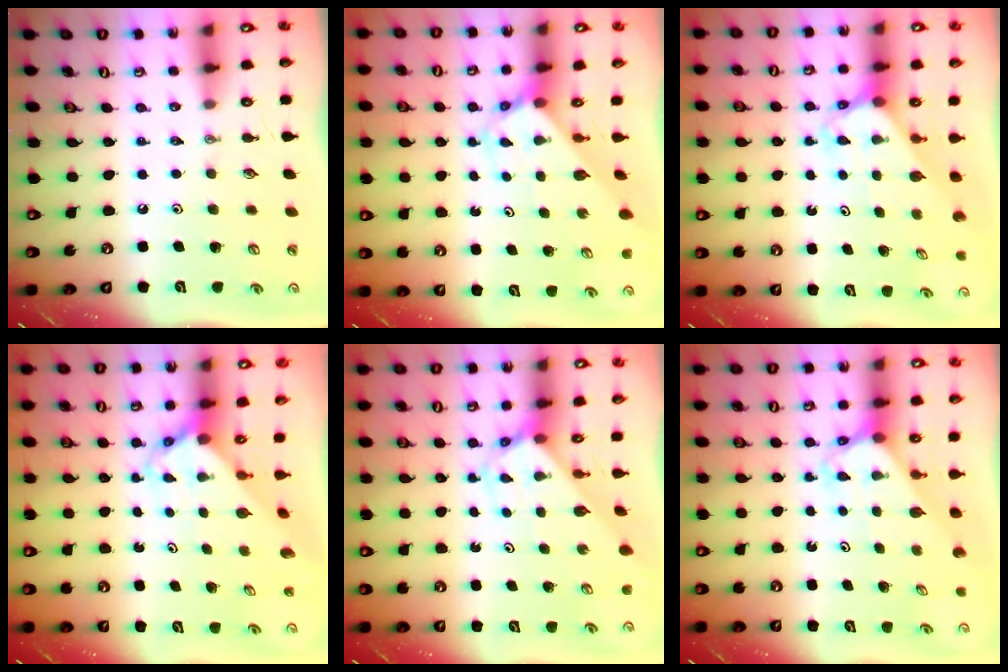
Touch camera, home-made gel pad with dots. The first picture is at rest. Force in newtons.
{"total": 2.7, "press": 2.7, "slide": 0.2}
{"total": 2.6, "press": 2.6, "slide": 0.2}
{"total": 3.7, "press": 3.7, "slide": 0.4}
{"total": 2.9, "press": 2.9, "slide": 0.2}
{"total": 2.6, "press": 2.6, "slide": 0.2}